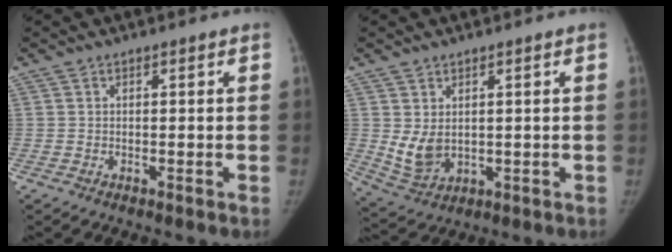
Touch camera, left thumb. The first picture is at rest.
{"total": 5.8, "force": [0.9, 3.9, 4.2], "torque": [-0.070, -0.015, 0.034]}